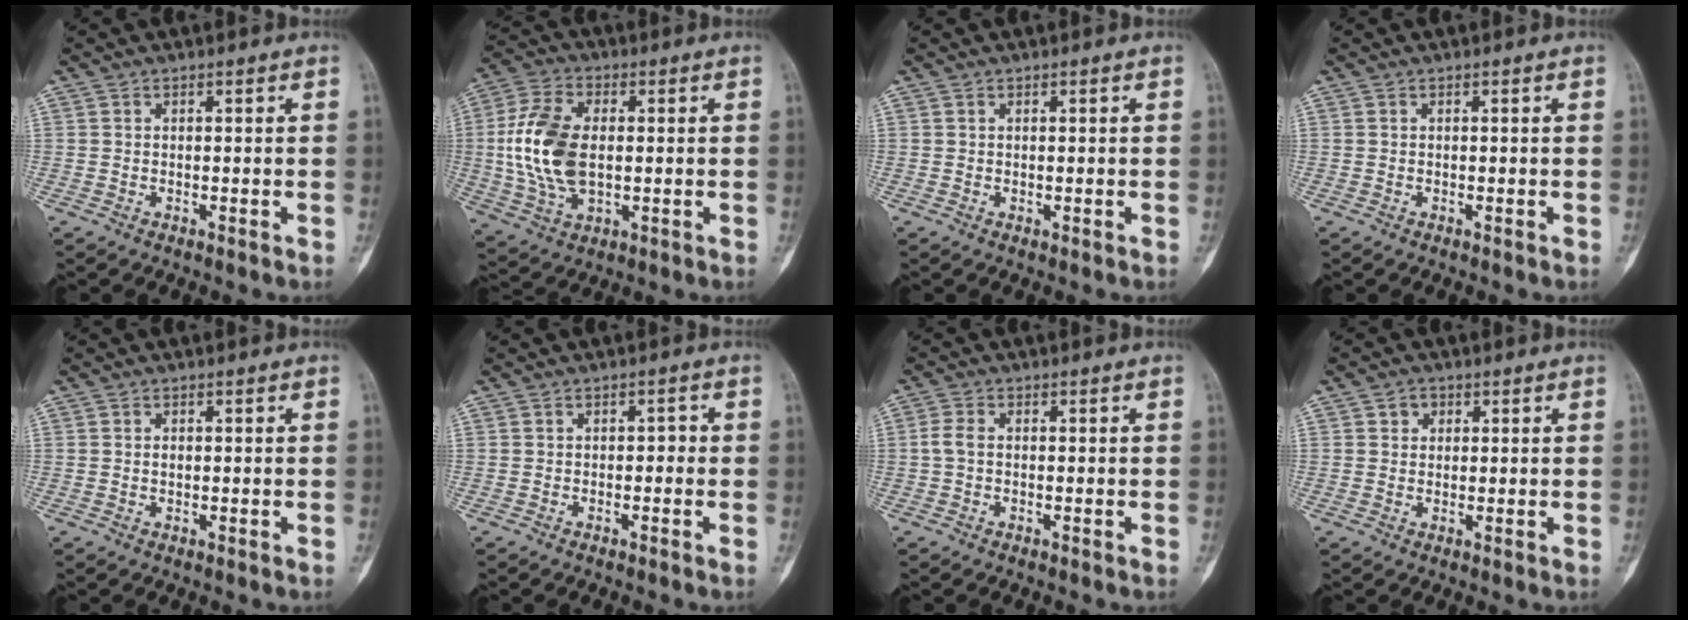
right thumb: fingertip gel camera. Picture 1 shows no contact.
{"total": 14.3, "force": [0.4, 8.3, 11.6], "torque": [-0.240, 0.004, 0.008]}
{"total": 0.0}
{"total": 0.0}
{"total": 0.7, "force": [0.1, 0.4, 0.5], "torque": [-0.005, 0.001, 0.001]}
{"total": 1.5, "force": [-0.3, 0.9, 1.1], "torque": [-0.004, 0.012, -0.009]}
{"total": 2.4, "force": [-0.1, 1.5, 1.9], "torque": [-0.044, 0.002, -0.009]}
{"total": 2.4, "force": [0.9, 2.1, 0.8], "torque": [0.002, -0.002, 0.011]}